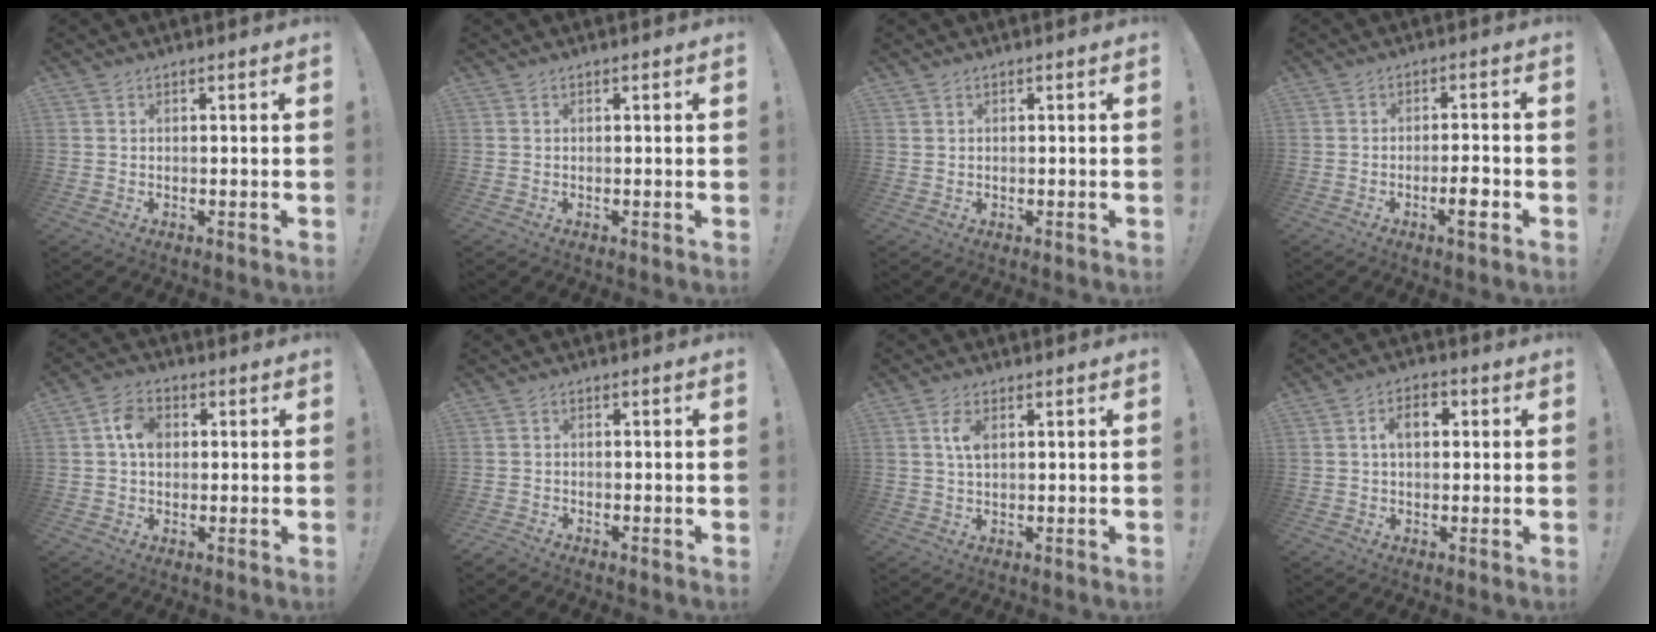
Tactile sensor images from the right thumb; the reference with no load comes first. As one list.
[{"total": 0.0}, {"total": 0.9, "force": [0.6, 0.6, -0.3], "torque": [0.004, 0.003, 0.011]}, {"total": 5.3, "force": [-2.3, 0.9, 4.7], "torque": [-0.061, 0.005, -0.038]}, {"total": 7.3, "force": [1.2, 5.4, 4.8], "torque": [-0.073, 0.011, 0.023]}, {"total": 1.4, "force": [-1.3, 0.6, -0.1], "torque": [0.006, 0.008, -0.025]}, {"total": 4.5, "force": [1.4, 2.2, 3.6], "torque": [-0.063, 0.001, 0.022]}, {"total": 6.1, "force": [1.2, 3.7, 4.7], "torque": [-0.063, 0.005, 0.014]}]